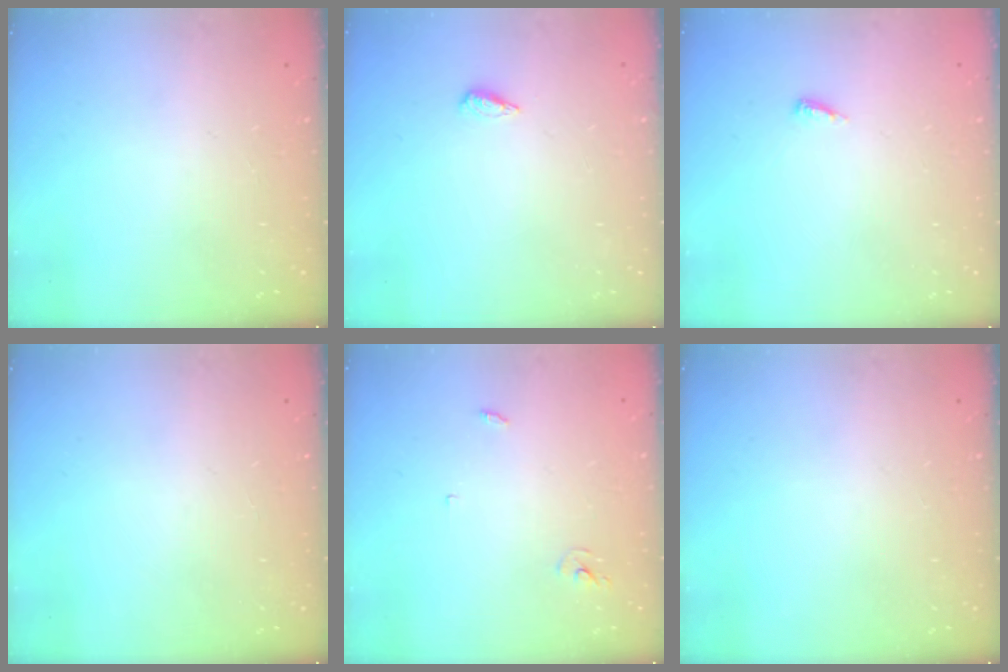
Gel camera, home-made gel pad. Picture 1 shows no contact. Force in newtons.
{"total": 2.2, "press": 2.2, "slide": 0.4}
{"total": 3.8, "press": 3.8, "slide": 0.4}
{"total": 0.0}
{"total": 2.5, "press": 2.5, "slide": 0.2}
{"total": 0.0}